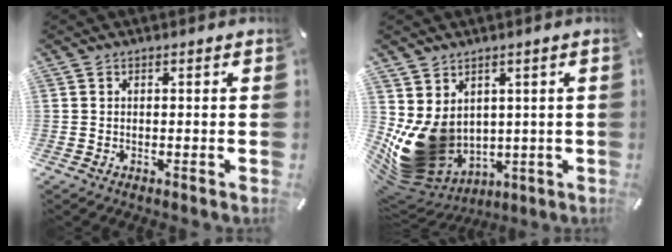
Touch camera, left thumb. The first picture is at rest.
{"total": 15.2, "force": [0.3, 13.0, 7.9], "torque": [-0.155, -0.028, 0.019]}